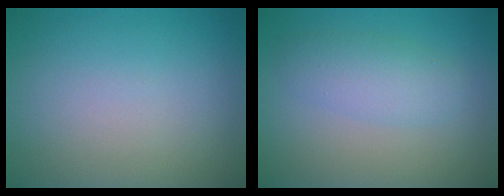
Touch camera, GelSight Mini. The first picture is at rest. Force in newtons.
{"total": 3.0, "press": 3.0, "slide": 0.1}